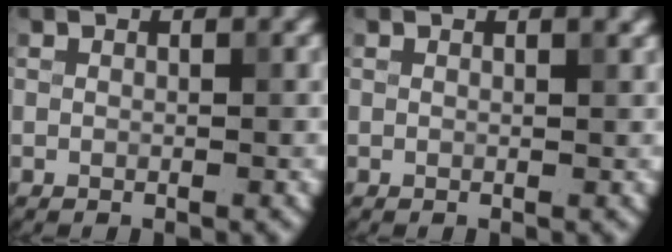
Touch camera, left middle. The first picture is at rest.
{"total": 0.8, "force": [0.5, 0.2, 0.6], "torque": [-0.003, 0.002, 0.008]}